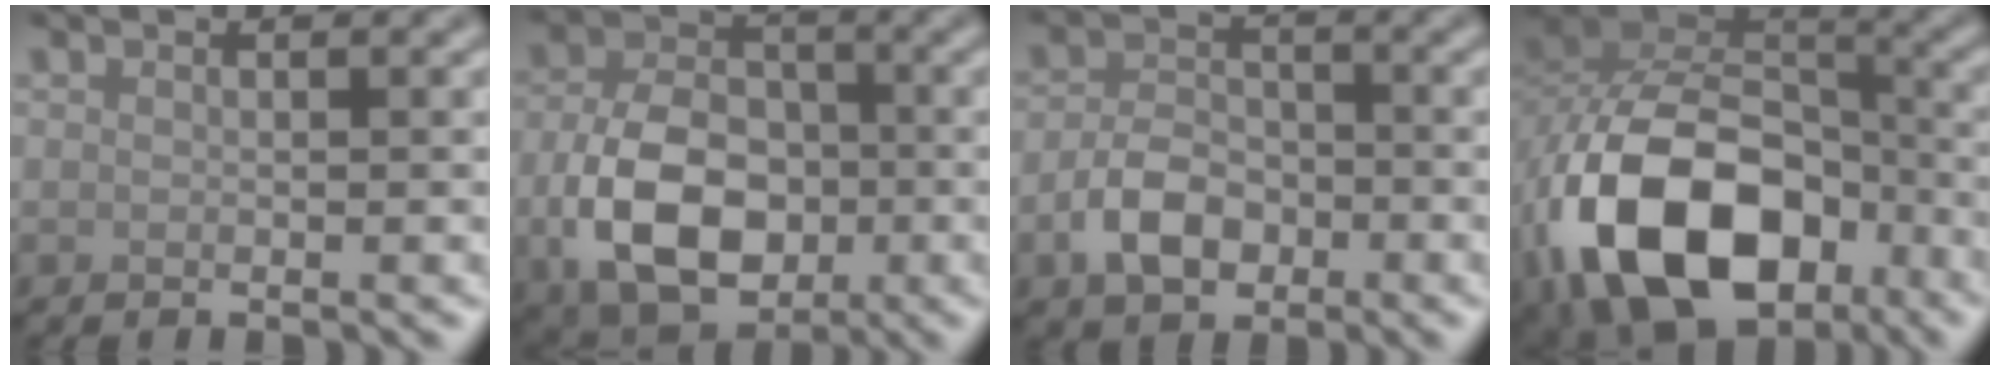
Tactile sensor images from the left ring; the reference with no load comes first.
{"total": 9.3, "force": [-2.3, 6.2, 6.5], "torque": [-0.130, -0.009, -0.045]}
{"total": 4.3, "force": [-1.8, 2.8, 2.6], "torque": [-0.051, 0.003, -0.039]}
{"total": 14.7, "force": [-6.4, 9.3, 9.4], "torque": [-0.192, -0.012, -0.117]}